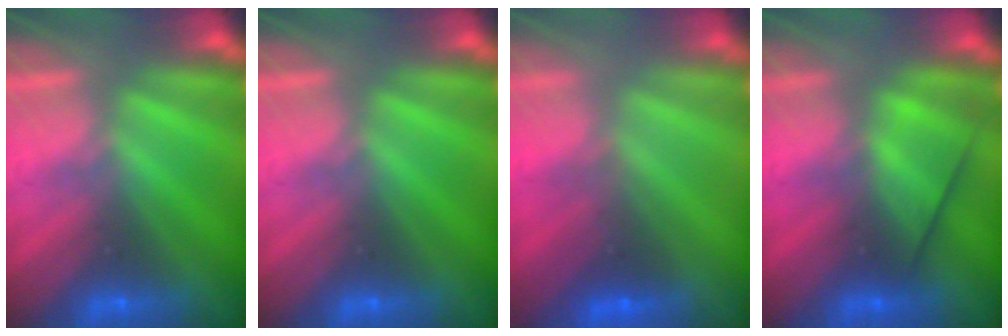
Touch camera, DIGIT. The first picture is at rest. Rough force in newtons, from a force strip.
{"total": 0.0}
{"total": 1.8}
{"total": 2.6}